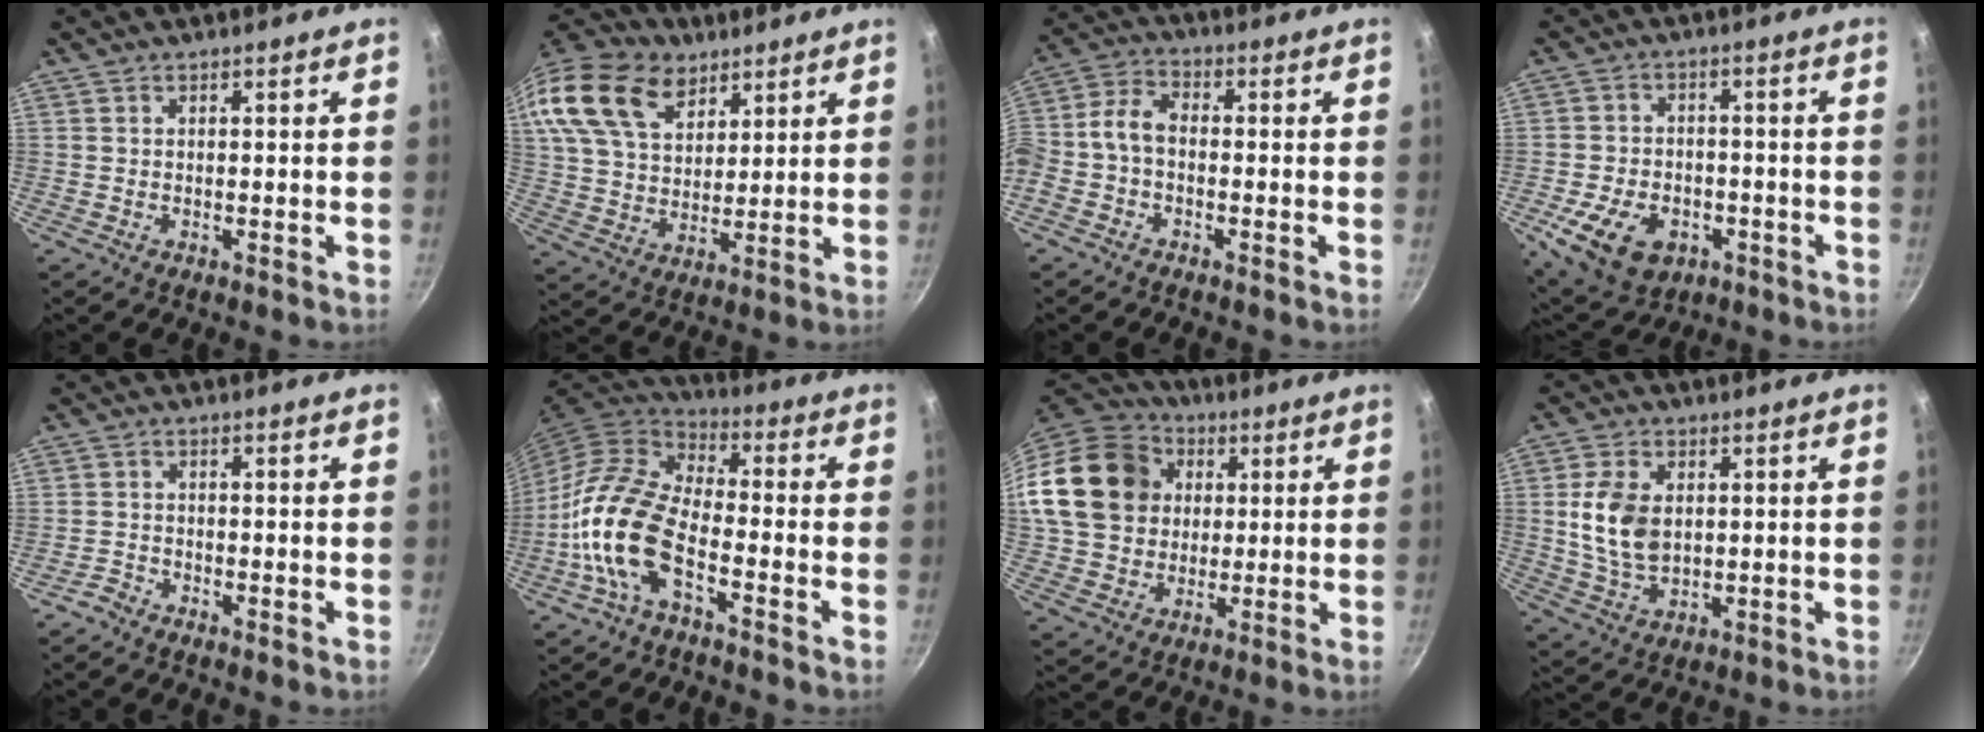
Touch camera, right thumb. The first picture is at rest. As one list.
[{"total": 21.1, "force": [12.4, 13.1, 10.8], "torque": [-0.209, -0.013, 0.229]}, {"total": 6.8, "force": [-1.9, 4.3, 4.9], "torque": [-0.109, 0.038, -0.051]}, {"total": 13.0, "force": [-5.0, 8.9, 8.0], "torque": [-0.133, 0.015, -0.071]}, {"total": 1.9, "force": [-1.7, 0.7, 0.4], "torque": [-0.014, 0.014, -0.036]}, {"total": 15.1, "force": [-5.6, 7.3, 12.0], "torque": [-0.231, 0.040, -0.124]}, {"total": 21.0, "force": [3.8, 17.3, 11.2], "torque": [-0.197, 0.031, 0.067]}, {"total": 10.0, "force": [1.4, 6.7, 7.4], "torque": [-0.131, -0.011, 0.031]}]